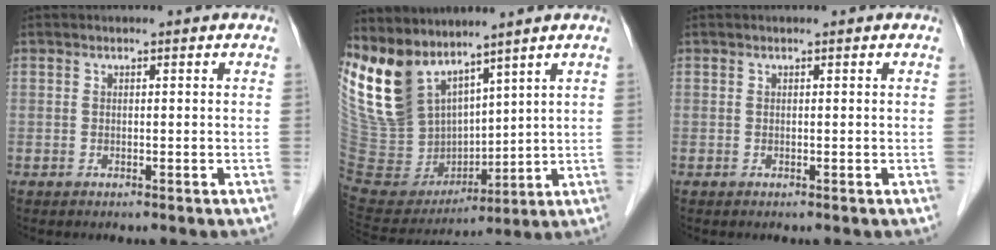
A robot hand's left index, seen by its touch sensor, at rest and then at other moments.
{"total": 18.1, "force": [13.5, 8.8, 8.2], "torque": [-0.197, 0.002, 0.281]}
{"total": 0.0}